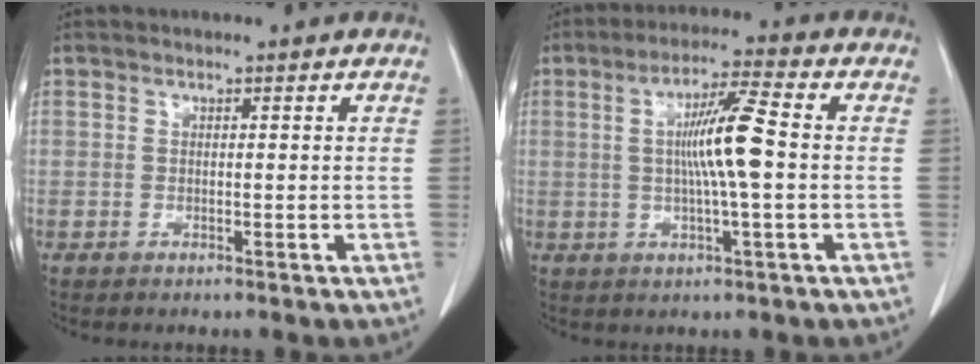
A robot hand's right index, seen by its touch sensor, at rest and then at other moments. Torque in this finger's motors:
{"motor_torque": [1.19, -0.19, 0.74, 0.18]}